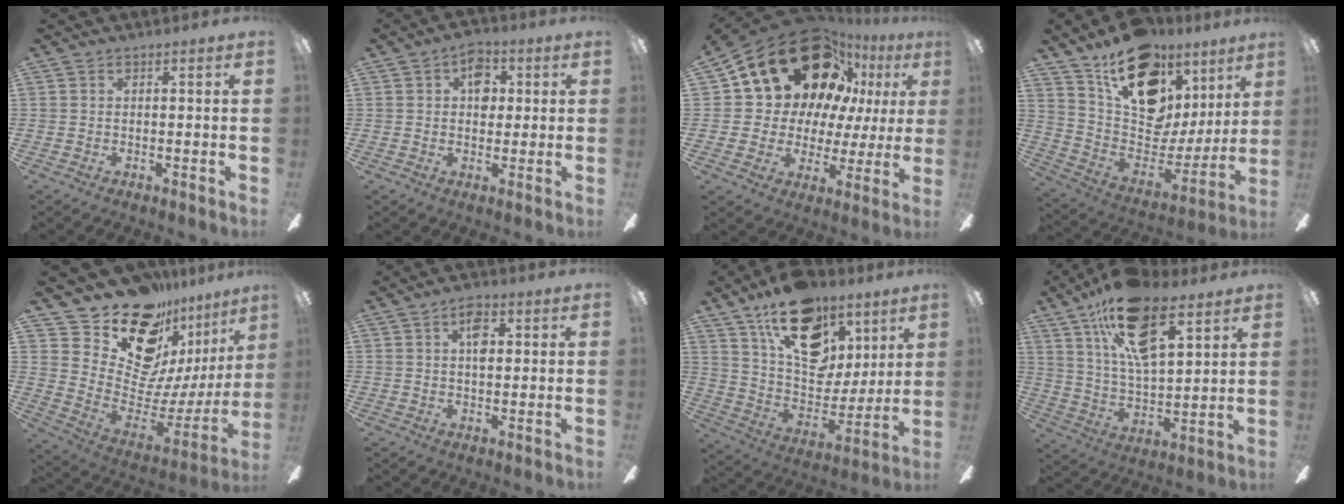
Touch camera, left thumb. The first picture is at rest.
{"total": 6.3, "force": [1.9, 4.5, 4.0], "torque": [-0.044, 0.001, 0.026]}
{"total": 24.9, "force": [14.3, 16.0, 12.6], "torque": [-0.208, -0.079, 0.276]}
{"total": 19.6, "force": [12.8, 11.5, 9.4], "torque": [-0.145, -0.089, 0.234]}
{"total": 19.7, "force": [15.0, 9.6, 8.4], "torque": [-0.141, -0.125, 0.276]}
{"total": 5.1, "force": [1.8, 2.6, 4.0], "torque": [-0.060, 0.000, 0.024]}
{"total": 21.7, "force": [11.9, 13.2, 12.5], "torque": [-0.190, -0.053, 0.213]}
{"total": 19.2, "force": [11.3, 8.5, 13.1], "torque": [-0.227, -0.039, 0.196]}